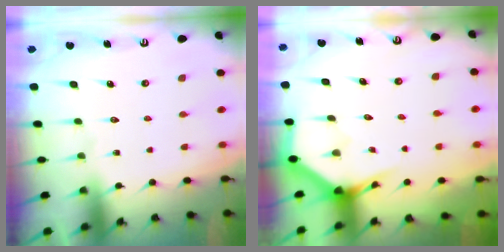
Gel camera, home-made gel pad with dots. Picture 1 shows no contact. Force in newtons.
{"total": 3.8, "press": 3.8, "slide": 0.2}